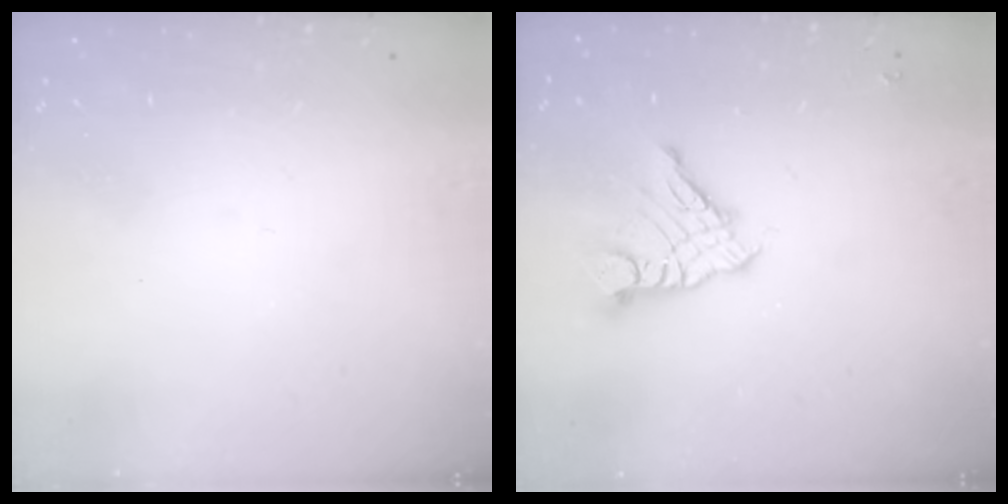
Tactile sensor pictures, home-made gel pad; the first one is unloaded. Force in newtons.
{"total": 10.5, "press": 10.5, "slide": 1.0}